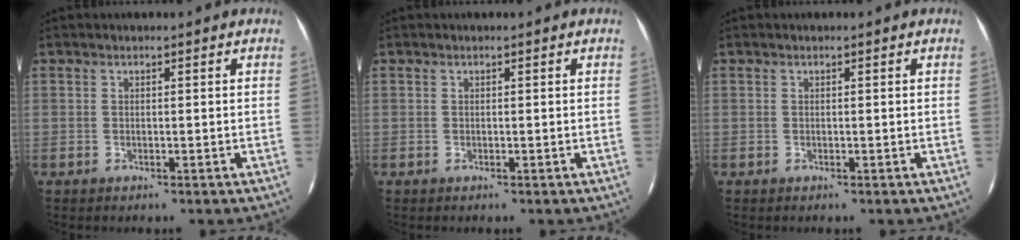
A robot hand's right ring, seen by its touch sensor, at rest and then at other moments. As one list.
[{"total": 0.0}, {"total": 0.0}]